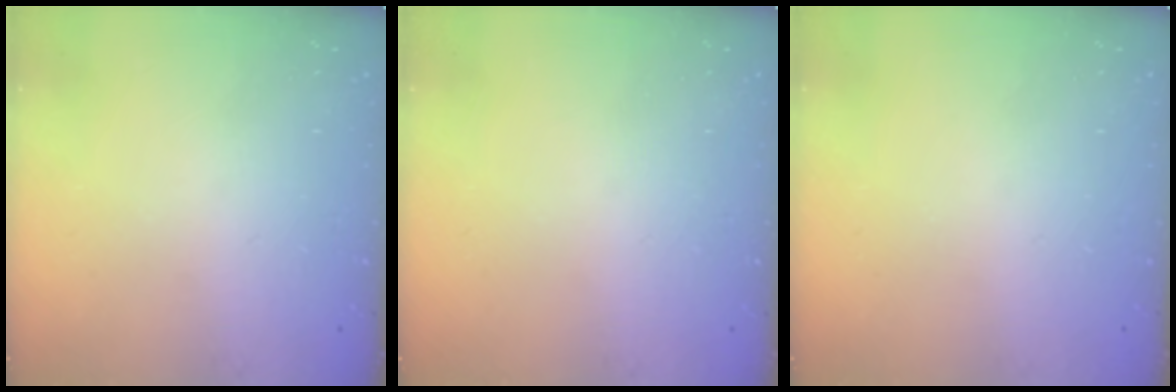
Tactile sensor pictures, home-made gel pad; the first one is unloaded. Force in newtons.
{"total": 0.0}
{"total": 0.0}